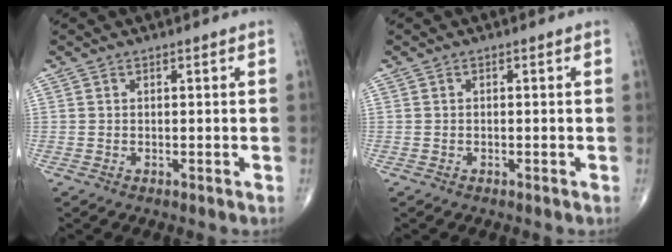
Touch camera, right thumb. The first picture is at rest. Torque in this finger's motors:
{"motor_torque": [0.07, 0.00, -0.03, 0.00, 0.02]}